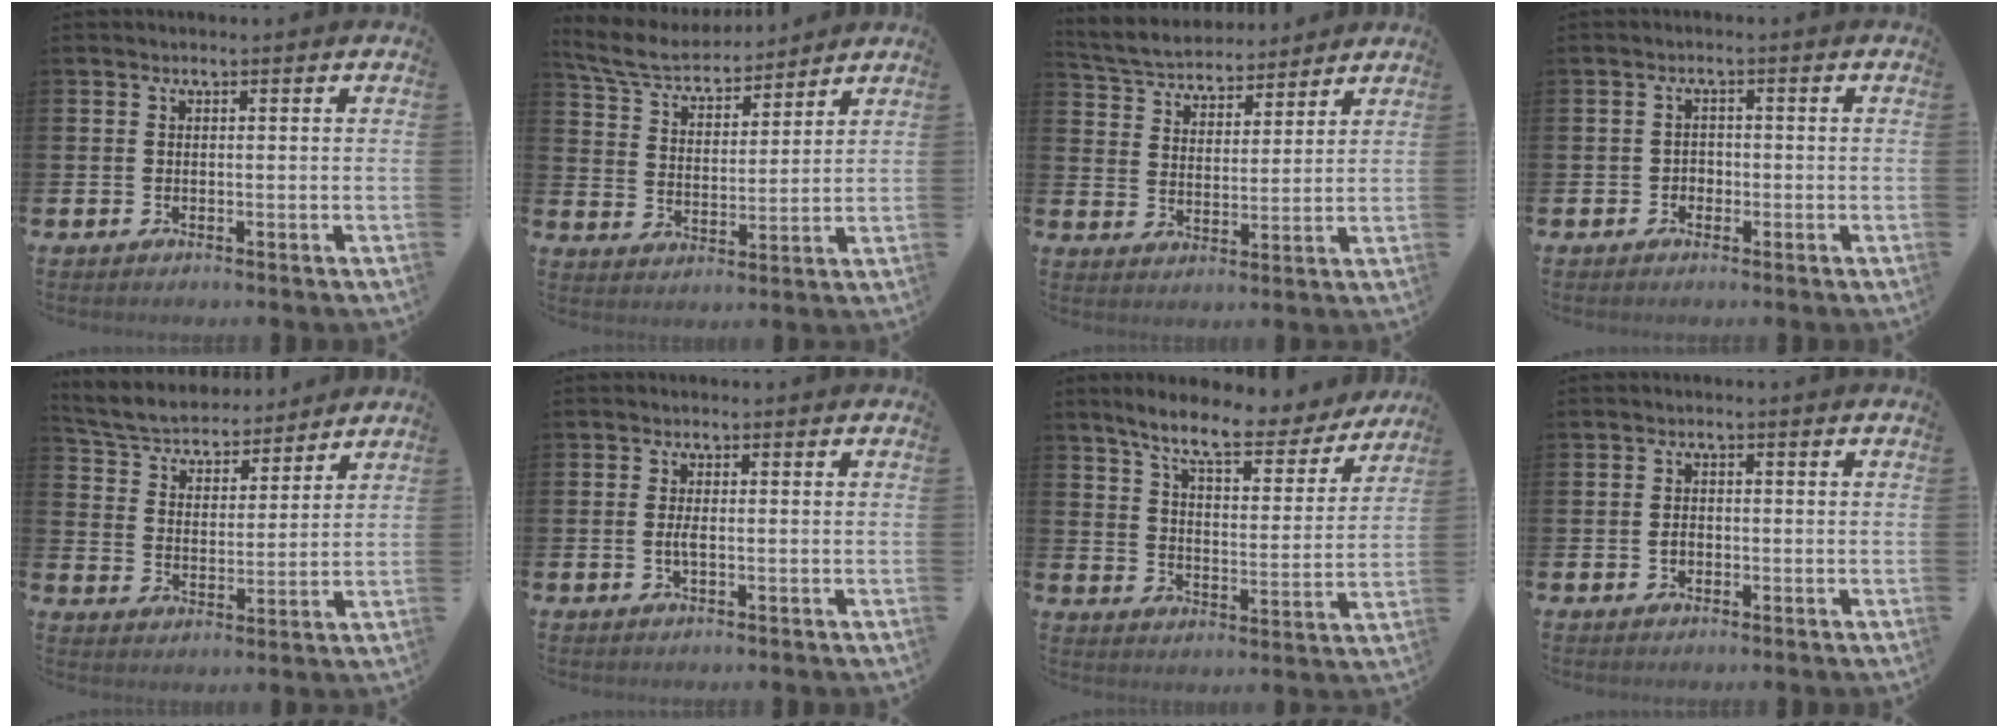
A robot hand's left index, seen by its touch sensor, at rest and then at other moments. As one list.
[{"total": 6.7, "force": [6.3, 1.6, 1.7], "torque": [-0.065, -0.037, 0.111]}, {"total": 4.9, "force": [4.8, 1.2, 0.0], "torque": [-0.028, -0.032, 0.082]}, {"total": 1.5, "force": [-0.8, 1.3, 0.3], "torque": [-0.010, 0.004, -0.018]}, {"total": 5.2, "force": [5.0, 1.3, 0.5], "torque": [-0.042, -0.040, 0.083]}, {"total": 1.4, "force": [-0.2, 0.4, 1.3], "torque": [-0.032, 0.003, -0.003]}, {"total": 8.9, "force": [7.8, 1.8, 3.9], "torque": [-0.092, -0.045, 0.132]}, {"total": 1.3, "force": [-0.3, 1.0, 0.8], "torque": [-0.017, 0.006, -0.008]}]